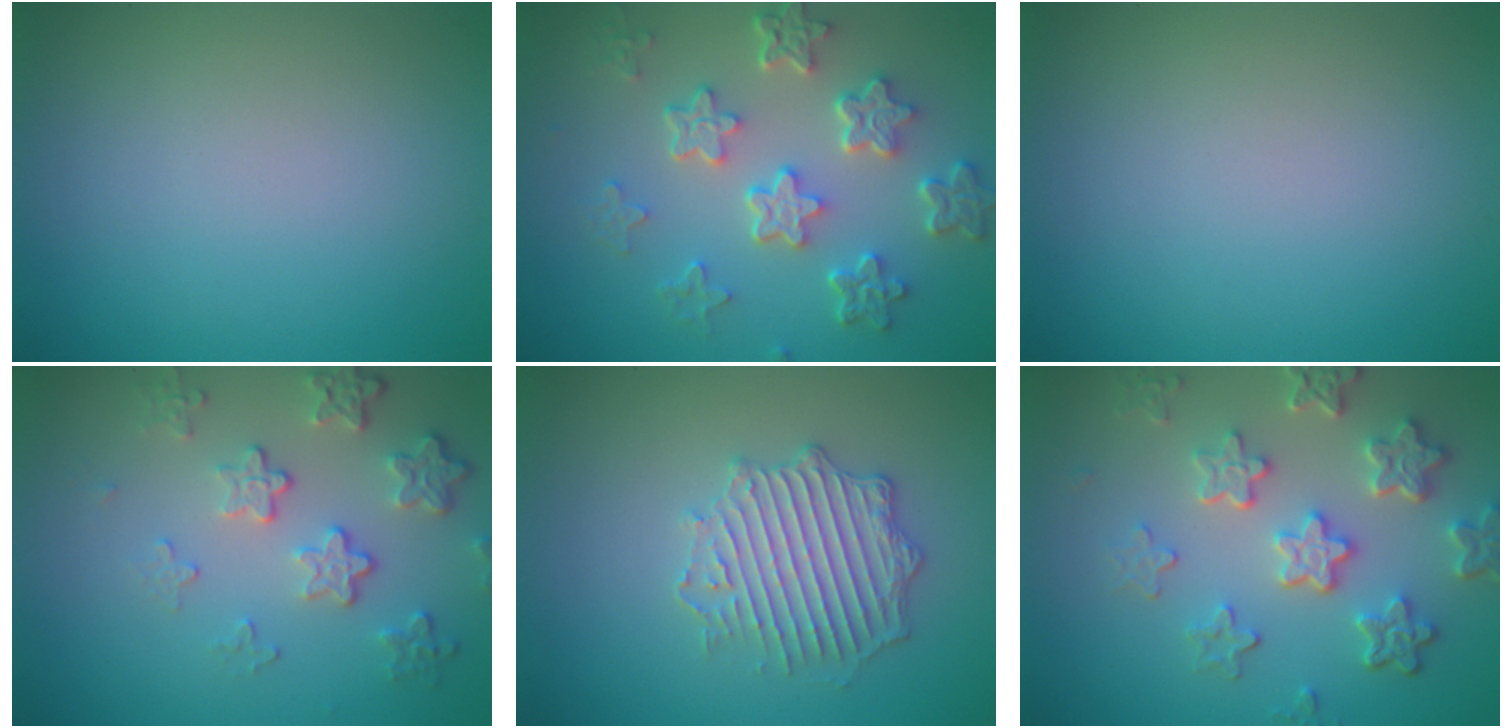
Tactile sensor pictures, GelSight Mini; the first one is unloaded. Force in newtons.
{"total": 5.7, "press": 4.4, "slide": 3.7}
{"total": 0.0}
{"total": 4.1, "press": 3.1, "slide": 2.7}
{"total": 3.9, "press": 3.8, "slide": 0.9}
{"total": 5.7, "press": 4.3, "slide": 3.8}